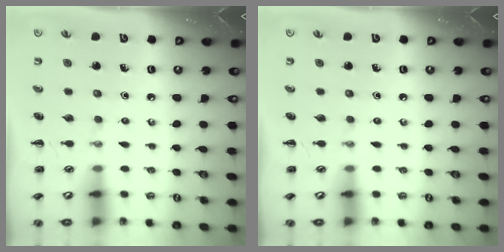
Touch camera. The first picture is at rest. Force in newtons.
{"total": 0.0}